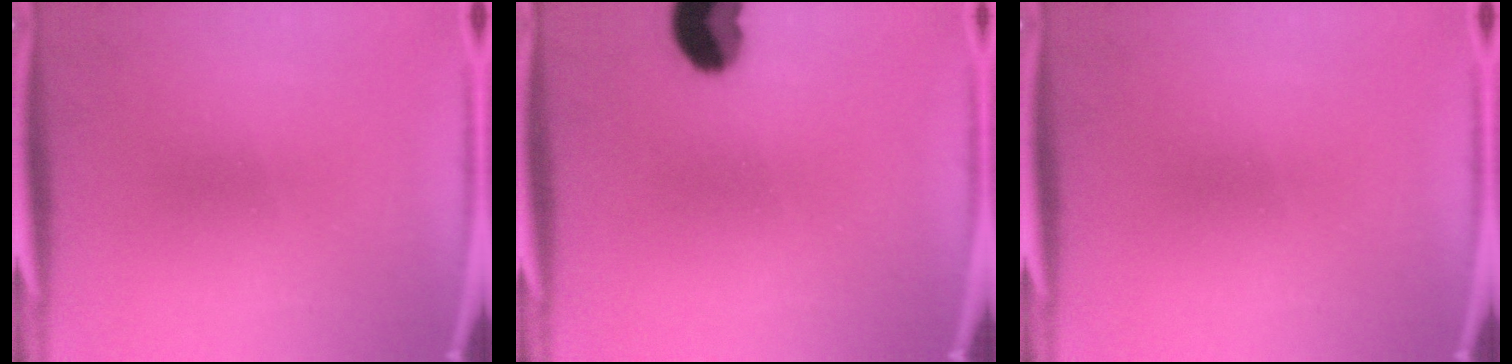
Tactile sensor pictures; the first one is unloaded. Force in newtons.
{"total": 7.5}
{"total": 0.0}